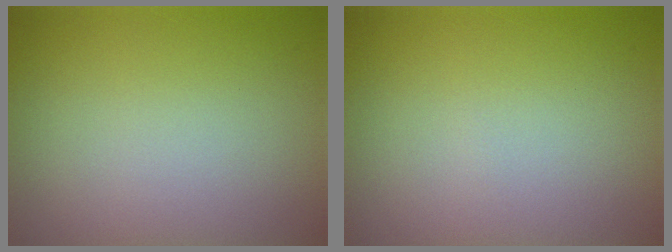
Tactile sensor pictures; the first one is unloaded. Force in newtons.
{"total": 0.0}